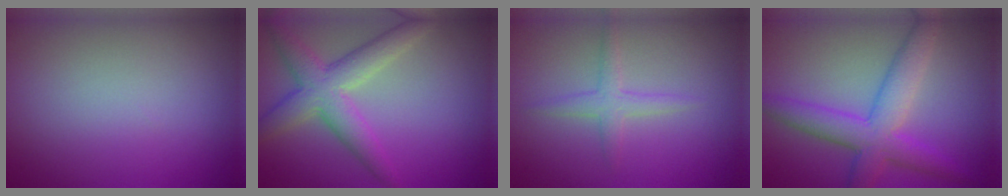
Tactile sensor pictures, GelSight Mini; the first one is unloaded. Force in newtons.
{"total": 4.9, "press": 4.9, "slide": 0.1}
{"total": 1.7, "press": 1.7, "slide": 0.1}
{"total": 5.7, "press": 5.7, "slide": 0.2}